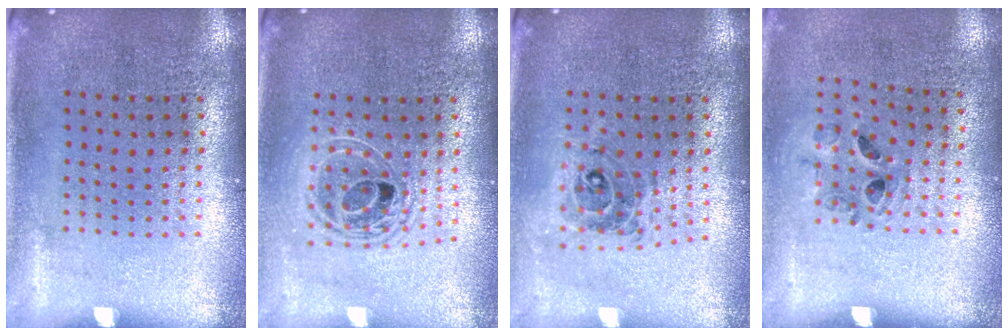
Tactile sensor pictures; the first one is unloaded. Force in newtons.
{"total": 1.7, "press": 1.4, "slide": 0.9}
{"total": 0.7, "press": 0.7, "slide": 0.1}
{"total": 0.9, "press": 0.8, "slide": 0.2}